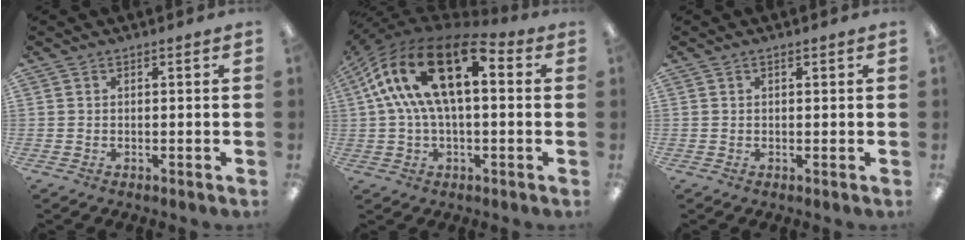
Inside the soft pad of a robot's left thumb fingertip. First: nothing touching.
{"total": 21.6, "force": [7.8, 10.4, 17.3], "torque": [-0.338, -0.028, 0.127]}
{"total": 0.6, "force": [0.5, 0.3, 0.2], "torque": [0.002, 0.000, 0.007]}